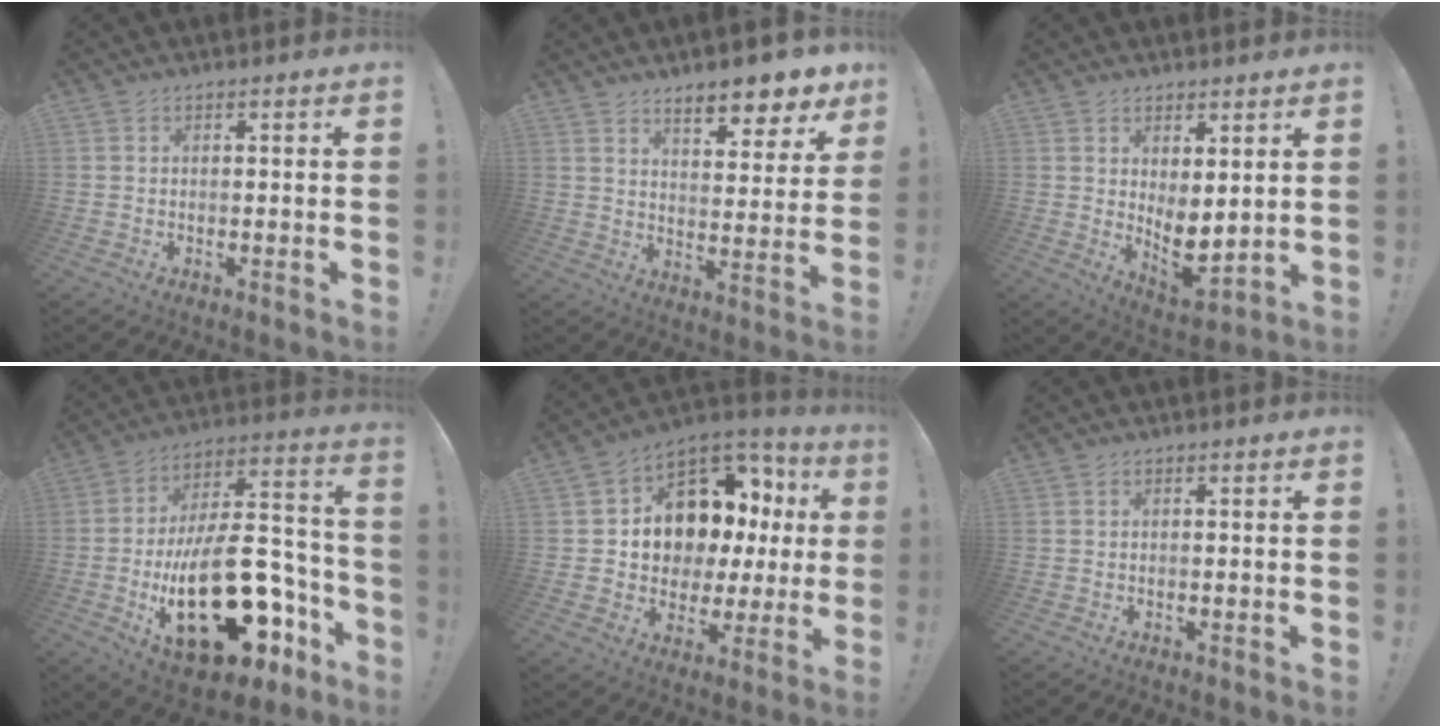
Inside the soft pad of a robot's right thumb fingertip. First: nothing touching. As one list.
[{"total": 9.6, "force": [7.8, 2.5, 5.0], "torque": [-0.057, -0.064, 0.133]}, {"total": 6.2, "force": [2.2, 2.9, 5.0], "torque": [-0.048, -0.045, 0.049]}, {"total": 30.0, "force": [-9.9, 14.5, 24.3], "torque": [-0.410, 0.053, -0.144]}, {"total": 12.0, "force": [4.9, 9.3, 5.8], "torque": [-0.087, -0.050, 0.105]}, {"total": 0.0}]